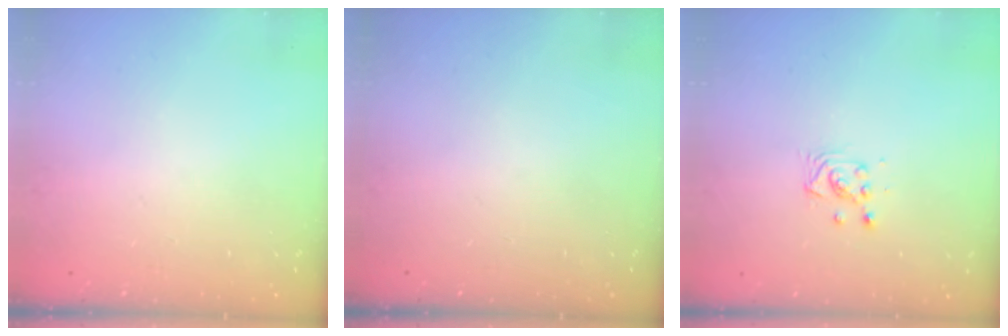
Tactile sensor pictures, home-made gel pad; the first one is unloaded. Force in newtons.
{"total": 0.0}
{"total": 3.8, "press": 3.8, "slide": 0.5}